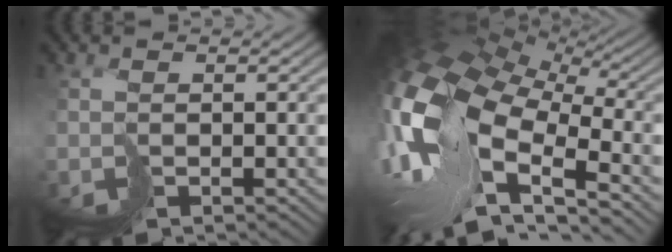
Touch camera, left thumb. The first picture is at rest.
{"total": 17.1, "force": [-3.4, 9.5, 13.9], "torque": [-0.299, -0.018, -0.042]}